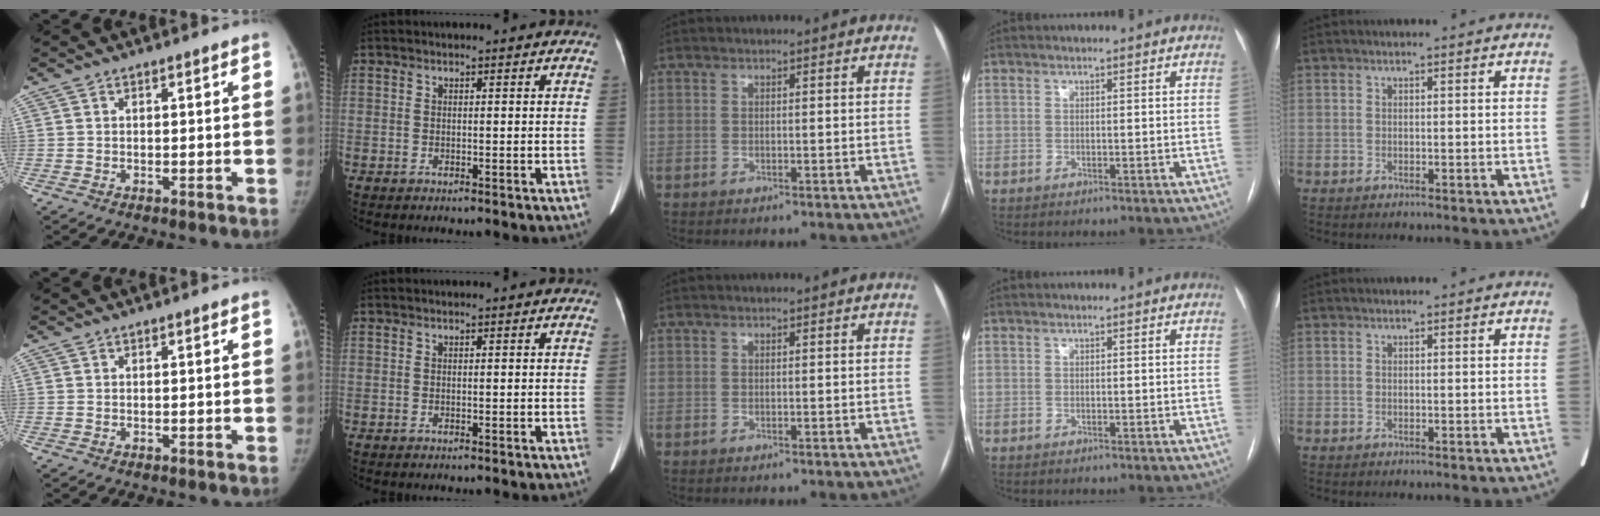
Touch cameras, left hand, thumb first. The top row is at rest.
{}